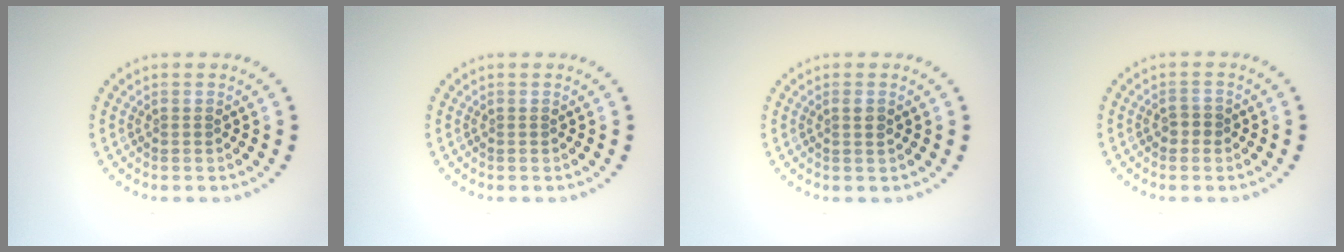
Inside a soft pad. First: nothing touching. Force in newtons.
{"total": 0.0}
{"total": 1.0, "press": 0.9, "slide": 0.4}
{"total": 1.1, "press": 1.0, "slide": 0.4}